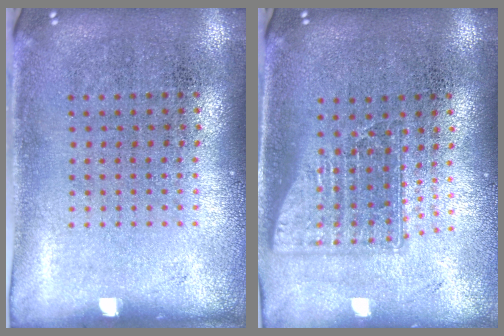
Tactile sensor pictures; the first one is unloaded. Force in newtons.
{"total": 1.5, "press": 1.2, "slide": 1.0}